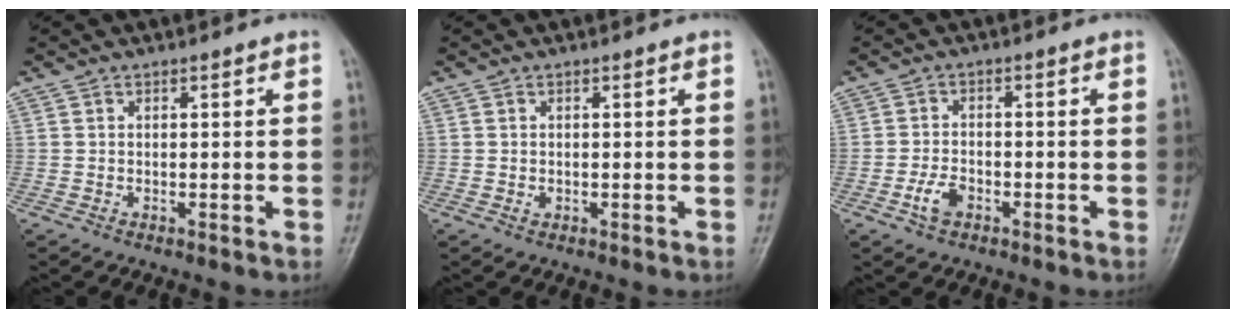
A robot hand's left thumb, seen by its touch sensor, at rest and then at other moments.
{"total": 0.7, "force": [0.0, 0.5, 0.5], "torque": [-0.007, 0.002, 0.005]}
{"total": 3.7, "force": [-1.7, 2.2, 2.4], "torque": [-0.045, 0.012, -0.033]}